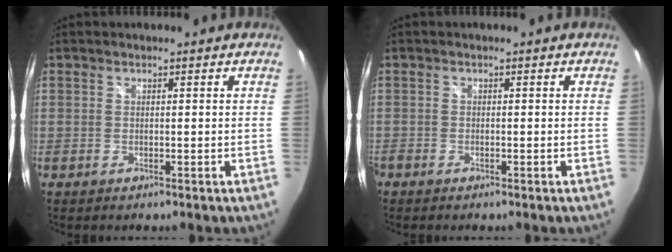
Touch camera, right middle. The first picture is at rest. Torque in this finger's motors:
{"motor_torque": [1.06, -1.08, 0.53, 0.19]}